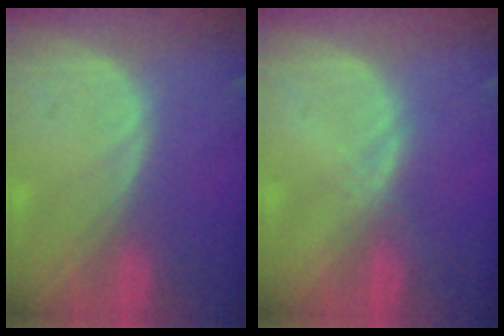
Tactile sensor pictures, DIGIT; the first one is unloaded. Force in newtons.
{"total": 1.1, "press": 1.1, "slide": 0.1}